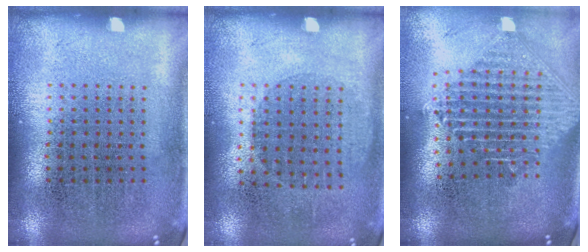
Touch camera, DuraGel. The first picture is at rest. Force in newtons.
{"total": 1.0, "press": 0.9, "slide": 0.4}
{"total": 2.3, "press": 1.8, "slide": 1.4}